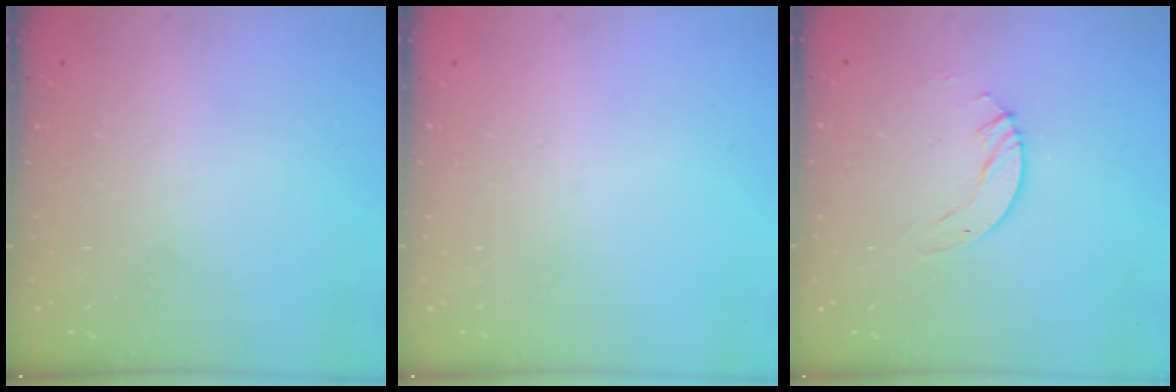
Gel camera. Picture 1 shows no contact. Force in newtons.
{"total": 0.0}
{"total": 3.0, "press": 3.0, "slide": 0.2}